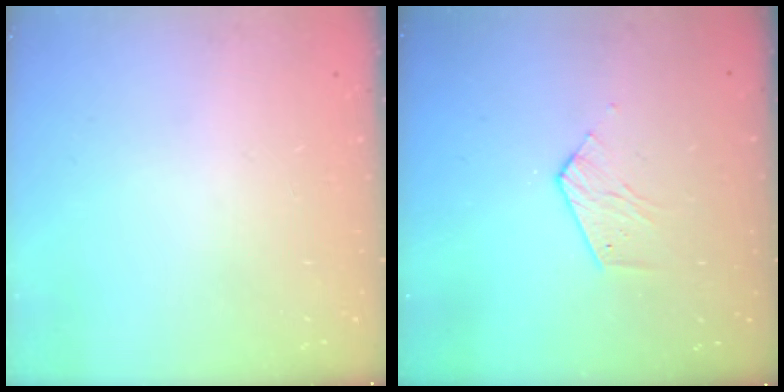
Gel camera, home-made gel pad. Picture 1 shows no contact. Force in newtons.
{"total": 3.7, "press": 3.7, "slide": 0.3}